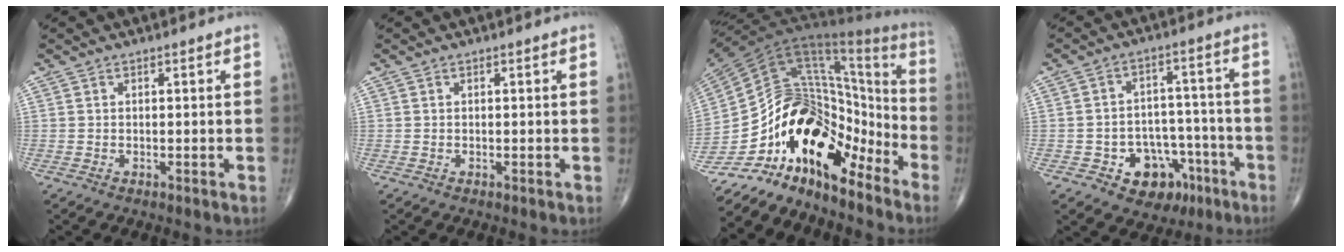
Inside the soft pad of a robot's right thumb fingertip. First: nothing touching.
{"total": 0.0}
{"total": 25.0, "force": [-15.8, 12.0, 15.1], "torque": [-0.258, 0.108, -0.272]}
{"total": 11.1, "force": [-5.5, 8.1, 5.2], "torque": [-0.034, 0.049, -0.072]}